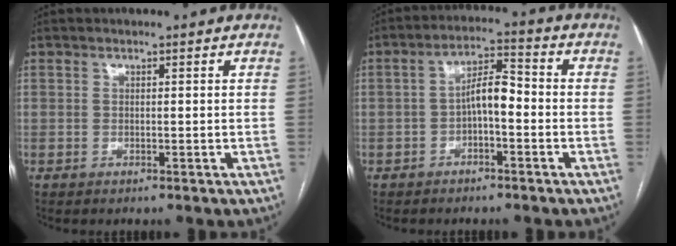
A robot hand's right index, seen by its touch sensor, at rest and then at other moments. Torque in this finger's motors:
{"motor_torque": [0.81, -0.40, 0.42, 0.10]}